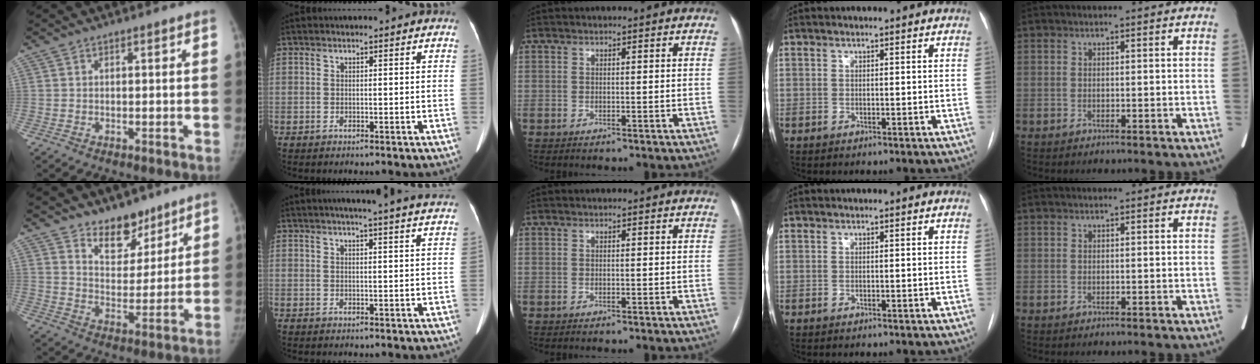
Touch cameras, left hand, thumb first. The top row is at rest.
{"thumb": {"total": 9.4, "force": [7.3, 5.1, 3.2], "torque": [-0.014, -0.054, 0.127]}, "index": {"total": 12.0, "force": [10.4, -0.1, 6.1], "torque": [-0.085, 0.018, 0.114]}}